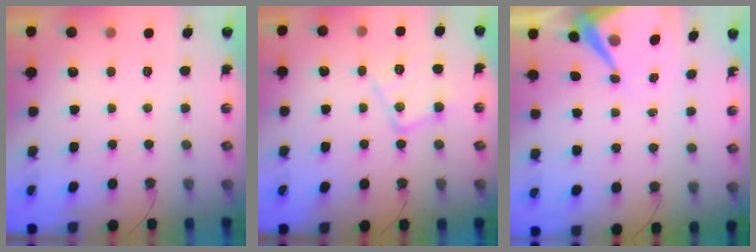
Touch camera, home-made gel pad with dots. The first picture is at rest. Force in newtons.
{"total": 12.9, "press": 12.9, "slide": 0.4}
{"total": 7.1, "press": 7.1, "slide": 0.6}